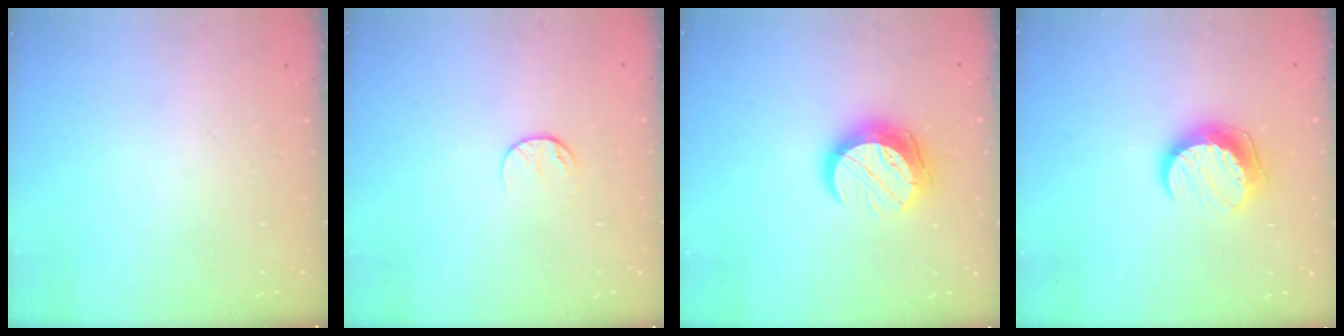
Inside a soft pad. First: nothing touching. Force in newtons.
{"total": 6.8, "press": 6.8, "slide": 0.4}
{"total": 12.2, "press": 12.2, "slide": 0.9}
{"total": 9.9, "press": 9.9, "slide": 0.0}